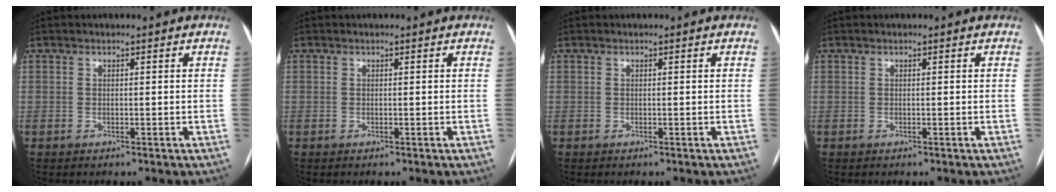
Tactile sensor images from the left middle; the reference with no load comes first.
{"total": 0.0}
{"total": 0.0}
{"total": 0.0}